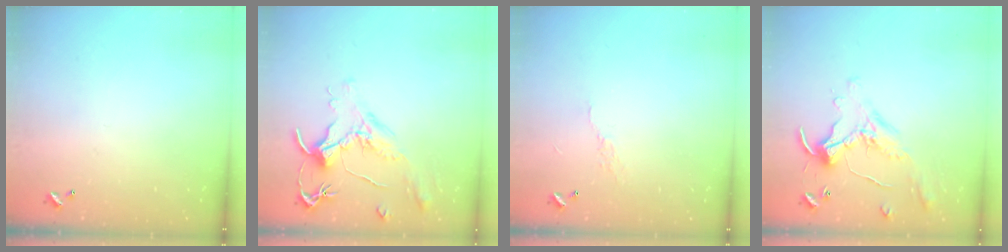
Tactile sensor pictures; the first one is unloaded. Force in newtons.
{"total": 1.6, "press": 1.5, "slide": 0.7}
{"total": 6.6, "press": 6.6, "slide": 0.7}
{"total": 0.7, "press": 0.5, "slide": 0.4}